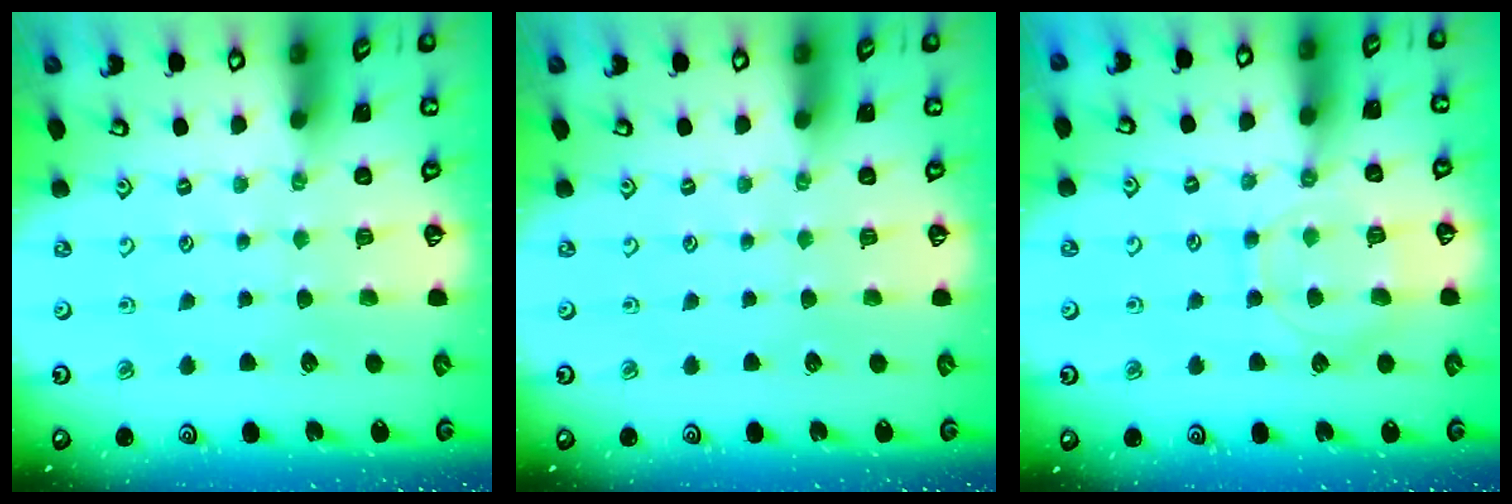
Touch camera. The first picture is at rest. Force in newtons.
{"total": 0.0}
{"total": 9.5, "press": 9.4, "slide": 1.0}